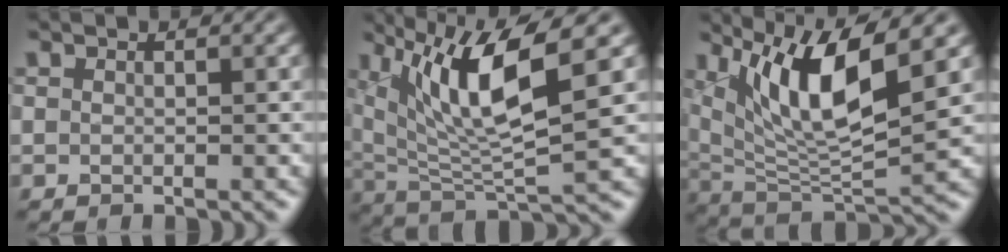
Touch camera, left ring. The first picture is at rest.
{"total": 9.6, "force": [4.1, 2.4, 8.4], "torque": [-0.157, -0.005, 0.081]}
{"total": 9.4, "force": [4.1, 2.6, 8.0], "torque": [-0.145, -0.013, 0.081]}